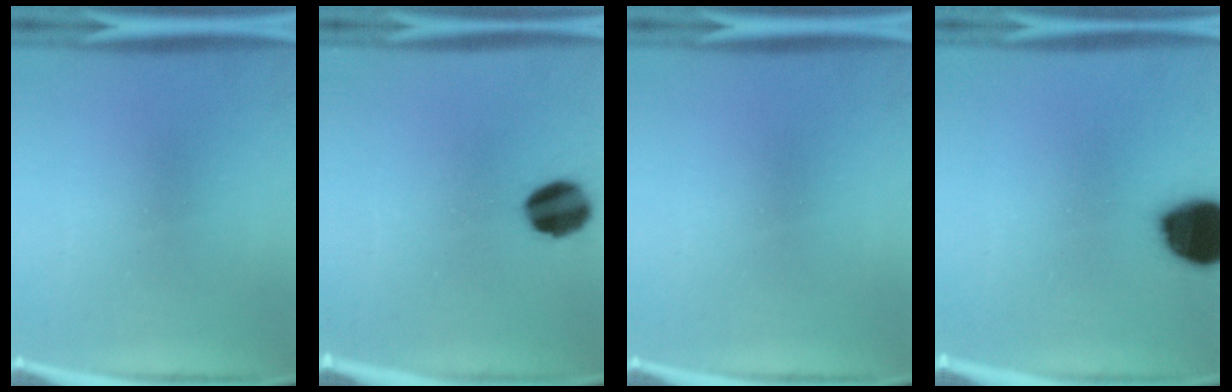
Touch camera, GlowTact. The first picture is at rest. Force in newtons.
{"total": 11.0}
{"total": 0.0}
{"total": 17.1}